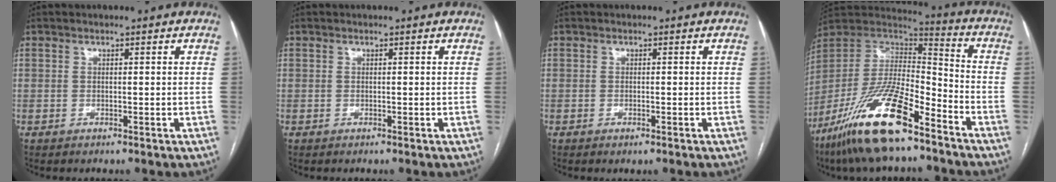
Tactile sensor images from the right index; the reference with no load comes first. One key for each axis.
{"total": 0.0}
{"total": 0.7, "fx": -0.4, "fy": 0.1, "fz": 0.5, "tx": -0.009, "ty": -0.002, "tz": -0.005}
{"total": 20.4, "fx": -13.6, "fy": 4.6, "fz": 14.5, "tx": -0.300, "ty": -0.017, "tz": -0.251}